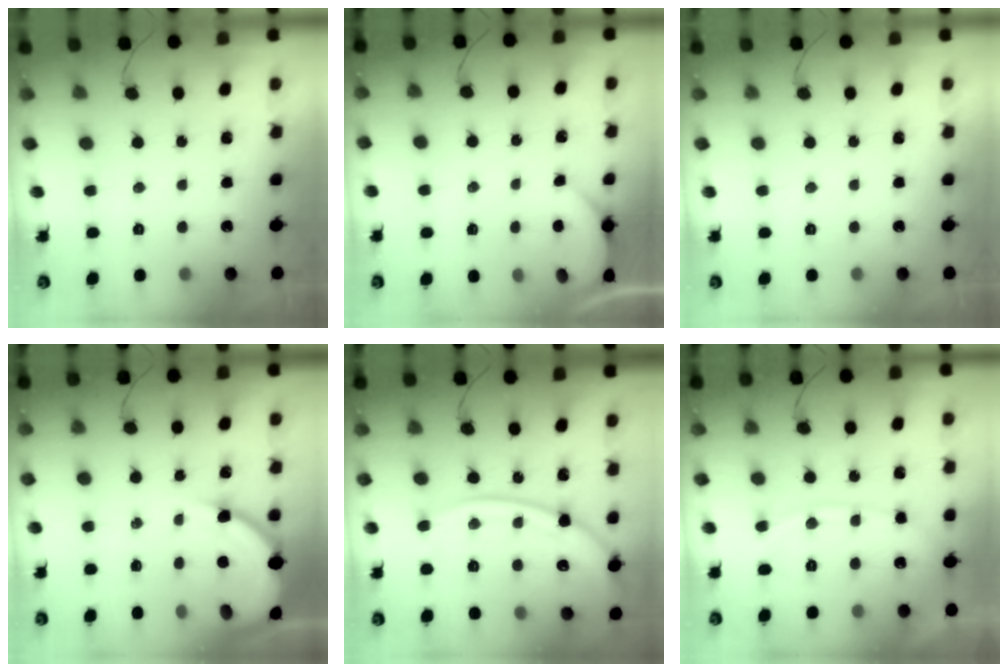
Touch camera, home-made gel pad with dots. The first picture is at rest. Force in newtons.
{"total": 1.3, "press": 1.3, "slide": 0.1}
{"total": 0.0}
{"total": 11.6, "press": 11.6, "slide": 1.2}
{"total": 16.5, "press": 16.4, "slide": 2.3}
{"total": 11.1, "press": 11.0, "slide": 1.6}